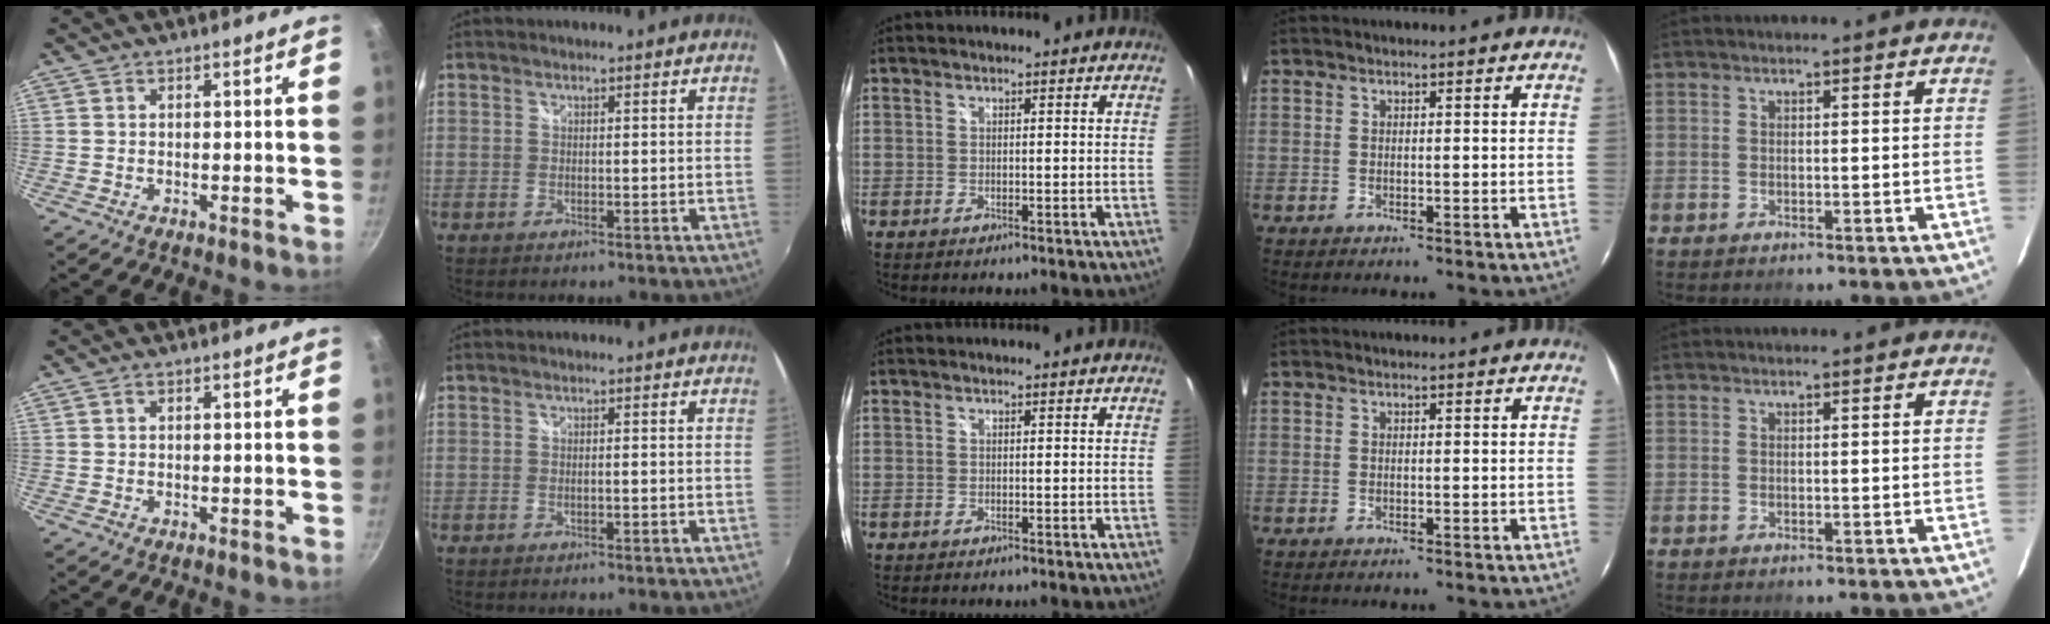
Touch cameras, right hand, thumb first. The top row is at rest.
{"thumb": {"total": 0.7, "force": [0.3, 0.4, 0.5], "torque": [-0.010, 0.003, 0.006]}, "index": {"total": 0.7, "force": [-0.4, 0.1, 0.6], "torque": [-0.009, 0.001, -0.007]}}